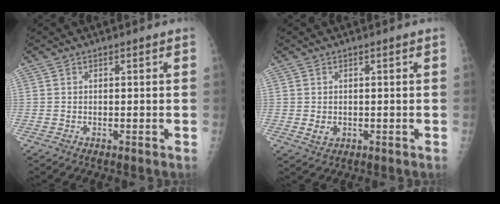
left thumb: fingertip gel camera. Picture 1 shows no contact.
{"total": 2.0, "force": [-0.2, 1.5, 1.2], "torque": [-0.017, -0.003, 0.004]}